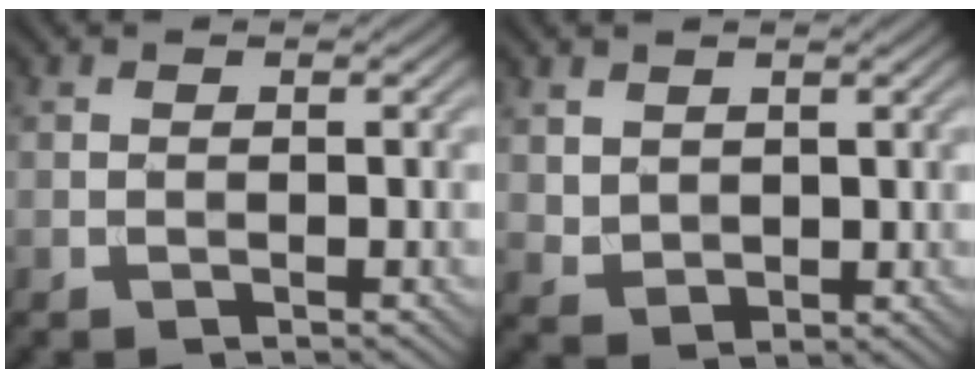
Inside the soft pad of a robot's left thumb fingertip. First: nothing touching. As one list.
[{"total": 2.8, "force": [1.6, 2.0, 1.1], "torque": [-0.035, -0.006, 0.036]}]